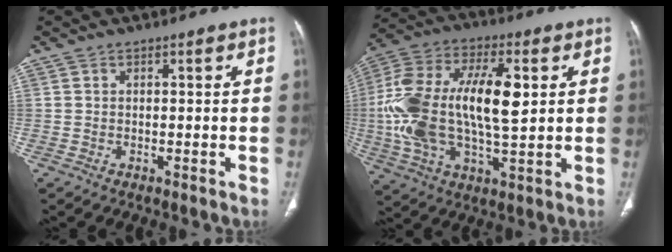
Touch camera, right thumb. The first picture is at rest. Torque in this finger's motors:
{"motor_torque": [2.37, 2.64, 2.17, 0.48, 0.30]}